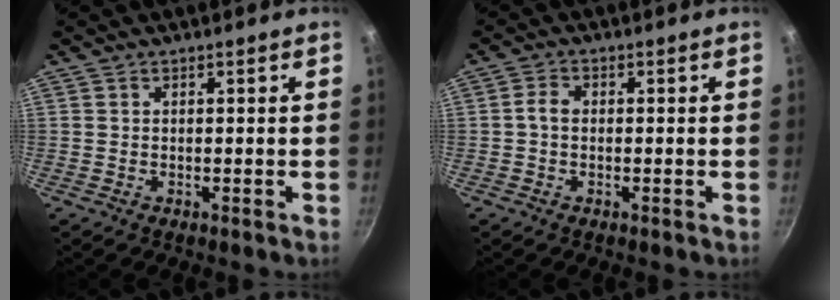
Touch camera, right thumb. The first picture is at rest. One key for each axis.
{"total": 2.5, "fx": -0.1, "fy": 1.5, "fz": 2.0, "tx": -0.046, "ty": 0.011, "tz": -0.010}